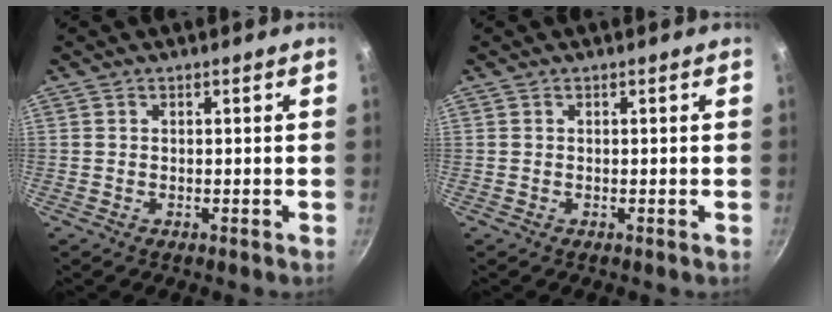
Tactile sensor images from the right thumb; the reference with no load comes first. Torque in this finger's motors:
{"motor_torque": [0.14, 0.22, -0.13, 0.10, 0.01]}